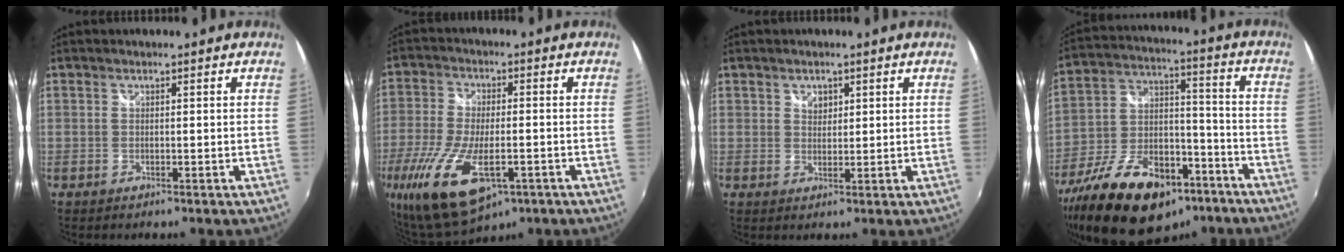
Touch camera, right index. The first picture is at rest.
{"total": 18.7, "force": [-7.9, 8.1, 14.9], "torque": [-0.327, -0.054, -0.131]}
{"total": 2.3, "force": [1.1, 1.9, 0.6], "torque": [-0.004, 0.003, 0.019]}
{"total": 25.4, "force": [-15.9, 12.8, 15.1], "torque": [-0.290, -0.005, -0.246]}